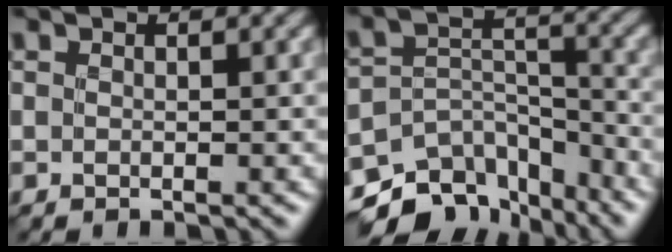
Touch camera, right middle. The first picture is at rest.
{"total": 10.3, "force": [-8.4, 5.2, 2.9], "torque": [-0.041, 0.003, -0.122]}